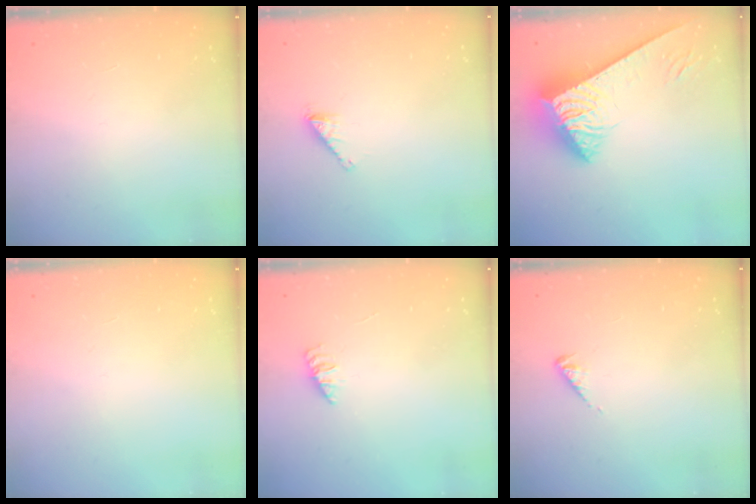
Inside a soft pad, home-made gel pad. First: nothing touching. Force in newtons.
{"total": 1.8, "press": 1.8, "slide": 0.1}
{"total": 5.3, "press": 5.2, "slide": 0.7}
{"total": 0.0}
{"total": 1.8, "press": 1.8, "slide": 0.4}
{"total": 2.6, "press": 2.5, "slide": 0.5}